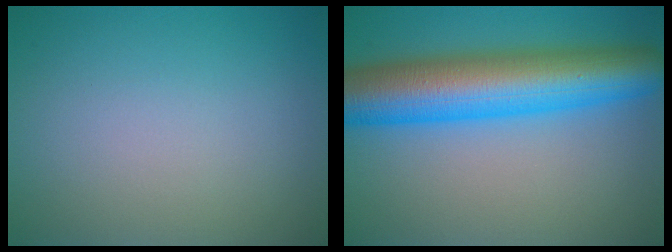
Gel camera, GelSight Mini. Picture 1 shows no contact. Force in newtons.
{"total": 11.1, "press": 11.1, "slide": 0.2}